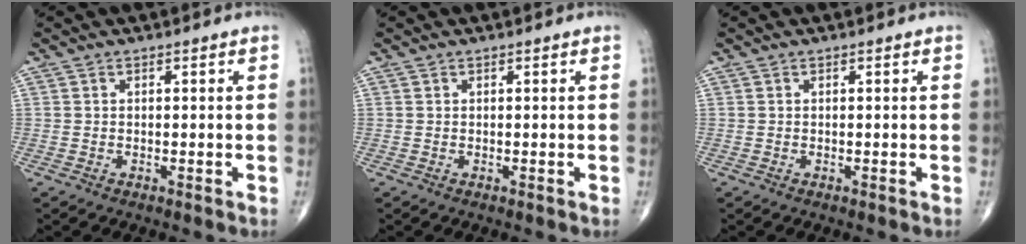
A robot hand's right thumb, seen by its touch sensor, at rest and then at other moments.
{"total": 0.0}
{"total": 0.0}